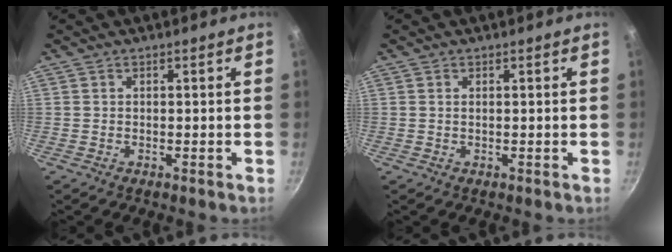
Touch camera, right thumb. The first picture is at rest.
{"total": 0.5, "force": [0.2, 0.2, 0.4], "torque": [-0.008, 0.001, 0.004]}